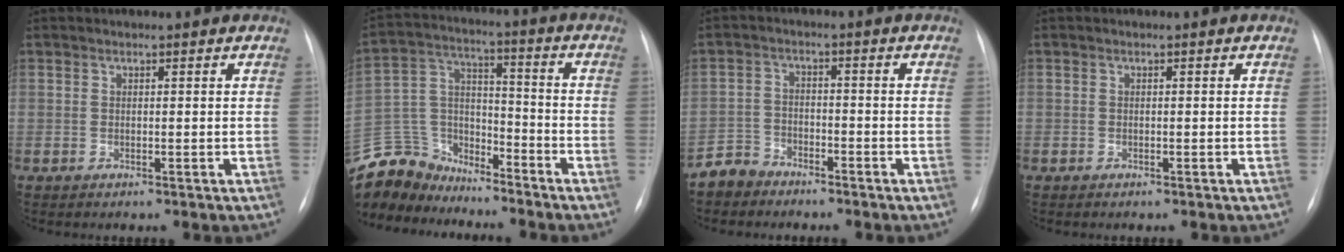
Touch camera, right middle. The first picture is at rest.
{"total": 13.3, "force": [-12.2, 5.0, 1.3], "torque": [-0.032, 0.042, -0.232]}
{"total": 4.2, "force": [-3.6, 2.0, -0.2], "torque": [0.004, 0.003, -0.074]}
{"total": 0.0}